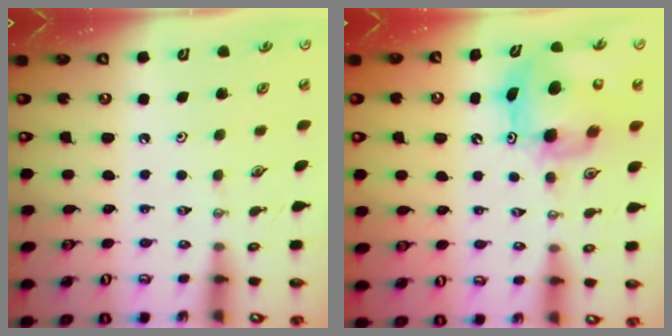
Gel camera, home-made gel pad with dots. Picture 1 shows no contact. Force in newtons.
{"total": 10.2, "press": 10.2, "slide": 0.5}